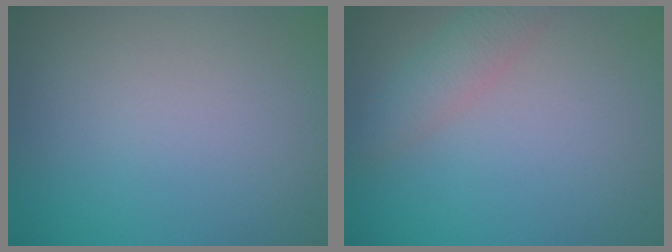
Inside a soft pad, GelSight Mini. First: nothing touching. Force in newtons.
{"total": 2.3, "press": 2.3, "slide": 0.0}